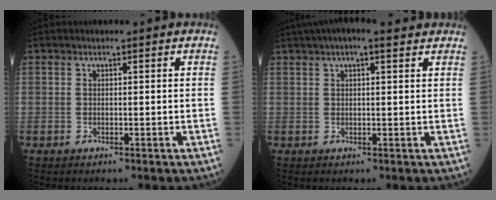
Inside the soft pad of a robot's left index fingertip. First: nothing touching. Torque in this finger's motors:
{"motor_torque": [1.07, -1.07, 0.54, 0.12]}